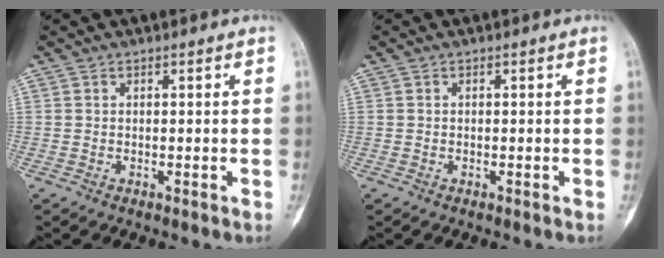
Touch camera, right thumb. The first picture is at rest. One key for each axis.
{"total": 0.0}